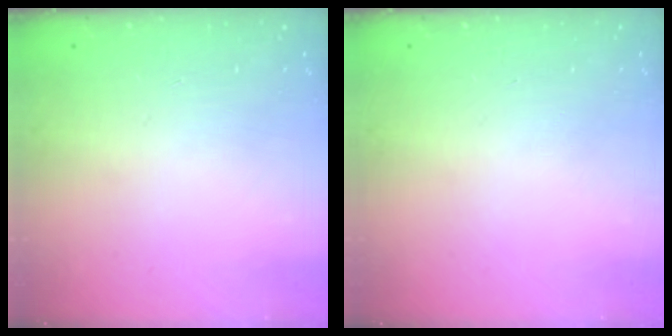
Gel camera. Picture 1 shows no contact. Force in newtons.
{"total": 0.0}